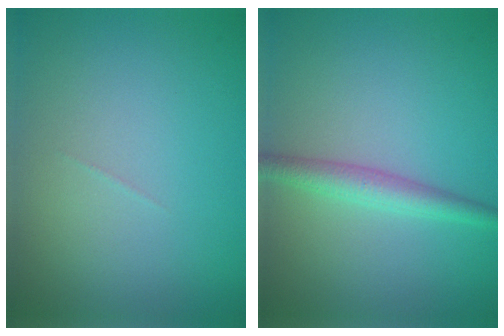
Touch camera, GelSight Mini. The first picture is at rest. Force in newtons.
{"total": 2.4, "press": 2.4, "slide": 0.0}